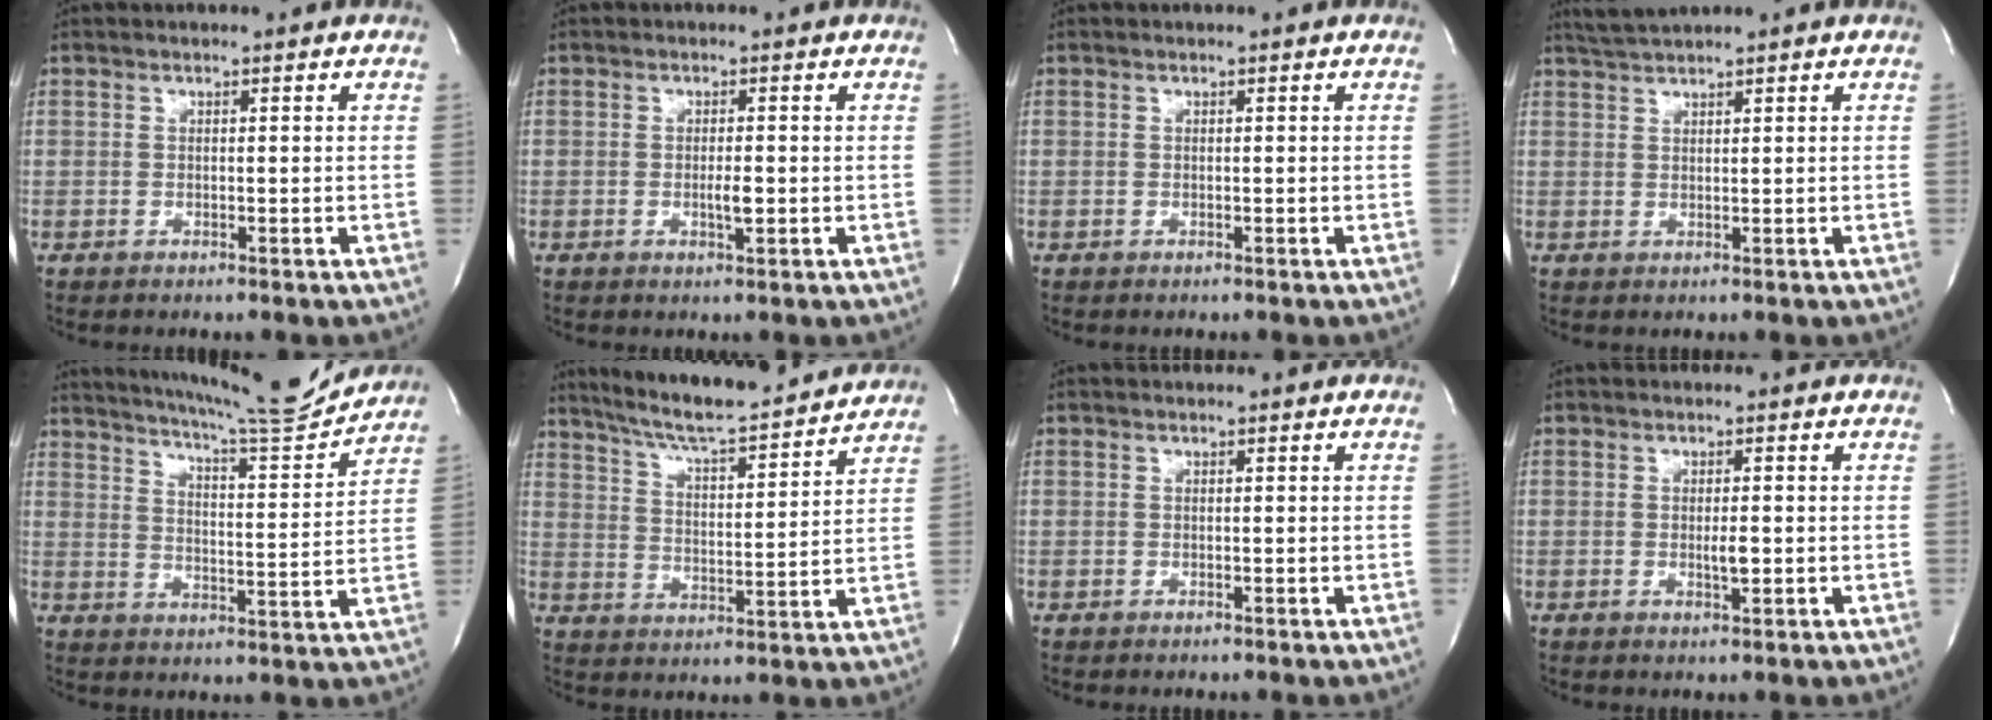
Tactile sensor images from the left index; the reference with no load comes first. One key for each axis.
{"total": 1.7, "fx": -0.6, "fy": 0.3, "fz": 1.6, "tx": -0.030, "ty": -0.007, "tz": -0.009}
{"total": 0.0}
{"total": 4.2, "fx": 3.8, "fy": -0.6, "fz": 1.7, "tx": -0.033, "ty": 0.019, "tz": 0.073}
{"total": 14.7, "fx": 13.9, "fy": -0.7, "fz": 4.7, "tx": -0.083, "ty": -0.041, "tz": 0.195}
{"total": 16.6, "fx": 15.0, "fy": 1.3, "fz": 6.9, "tx": -0.118, "ty": 0.000, "tz": 0.226}
{"total": 0.0}
{"total": 1.6, "fx": -0.4, "fy": 0.4, "fz": 1.5, "tx": -0.029, "ty": -0.007, "tz": -0.006}